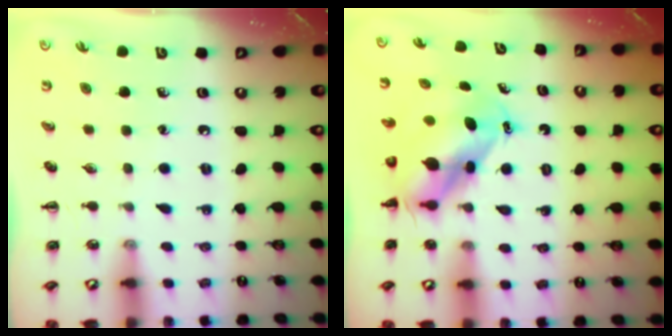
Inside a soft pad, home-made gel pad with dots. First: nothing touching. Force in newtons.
{"total": 6.5, "press": 6.4, "slide": 1.5}